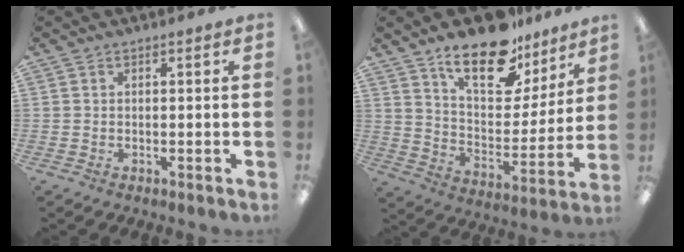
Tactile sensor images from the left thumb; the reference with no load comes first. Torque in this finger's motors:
{"motor_torque": [0.44, 0.47, 0.66, -1.01, 0.09]}